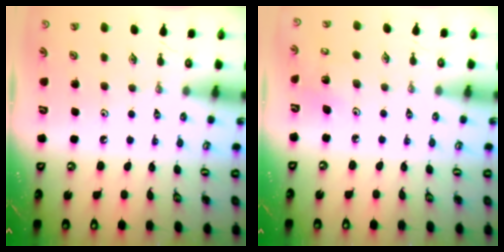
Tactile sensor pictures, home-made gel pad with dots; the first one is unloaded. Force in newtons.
{"total": 4.1, "press": 4.1, "slide": 0.4}